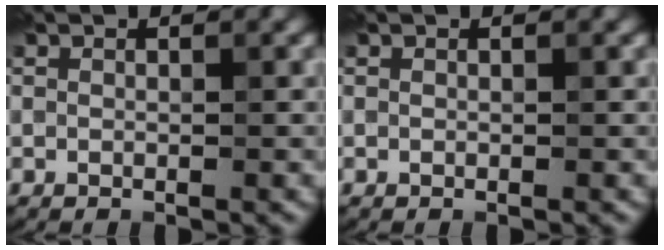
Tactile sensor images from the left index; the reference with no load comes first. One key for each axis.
{"total": 0.0}